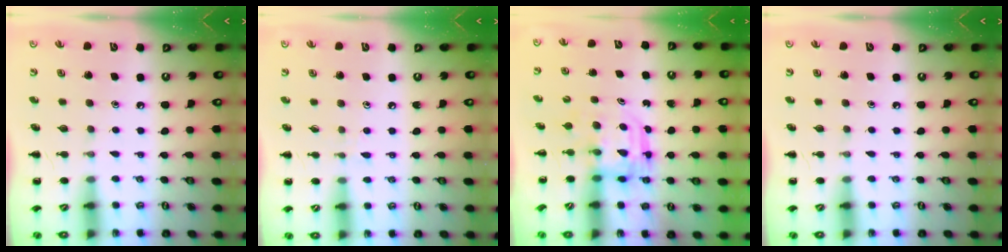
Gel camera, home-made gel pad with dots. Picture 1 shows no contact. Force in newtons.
{"total": 3.9, "press": 3.6, "slide": 1.5}
{"total": 3.1, "press": 3.1, "slide": 0.2}
{"total": 0.0}